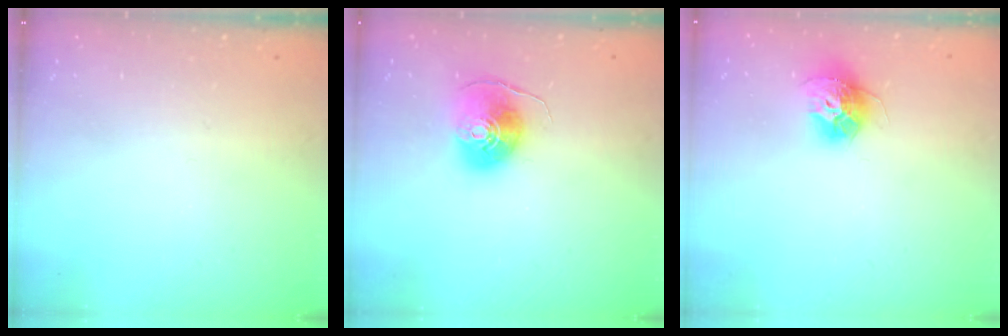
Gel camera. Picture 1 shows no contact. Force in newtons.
{"total": 8.8, "press": 8.8, "slide": 0.6}
{"total": 12.0, "press": 11.9, "slide": 1.1}